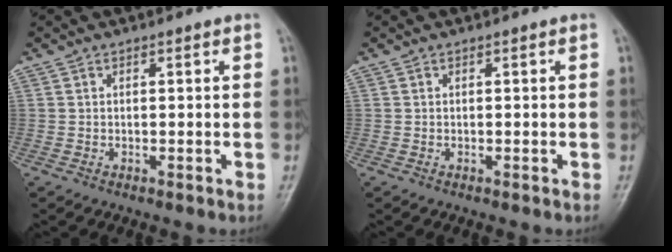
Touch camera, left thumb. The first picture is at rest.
{"total": 0.0}